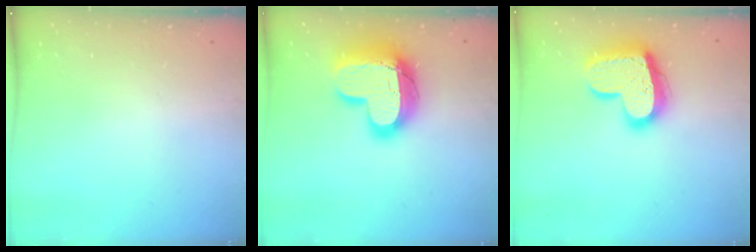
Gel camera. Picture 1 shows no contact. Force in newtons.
{"total": 18.9, "press": 18.8, "slide": 1.5}
{"total": 18.2, "press": 18.2, "slide": 1.6}